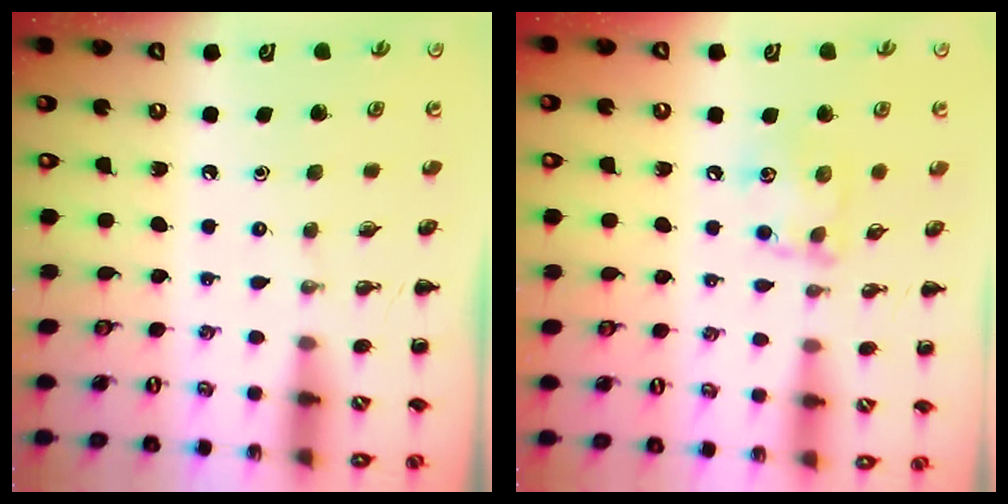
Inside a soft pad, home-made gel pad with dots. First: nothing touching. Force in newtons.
{"total": 9.2, "press": 9.2, "slide": 0.5}